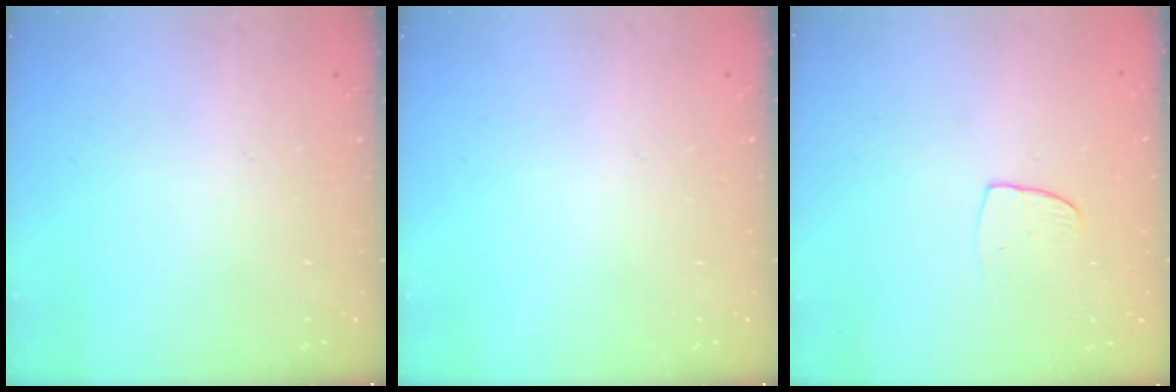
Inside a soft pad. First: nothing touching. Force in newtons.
{"total": 0.0}
{"total": 5.5, "press": 5.5, "slide": 0.4}